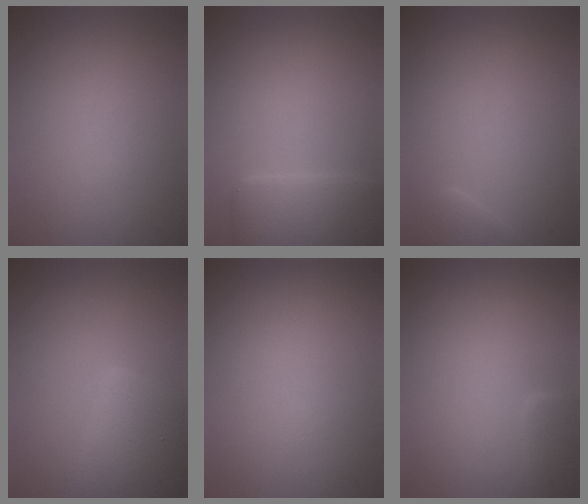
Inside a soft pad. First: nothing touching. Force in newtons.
{"total": 3.5, "press": 3.5, "slide": 0.1}
{"total": 0.9, "press": 0.9, "slide": 0.1}
{"total": 5.1, "press": 5.1, "slide": 0.2}
{"total": 0.0}
{"total": 1.4, "press": 1.4, "slide": 0.1}